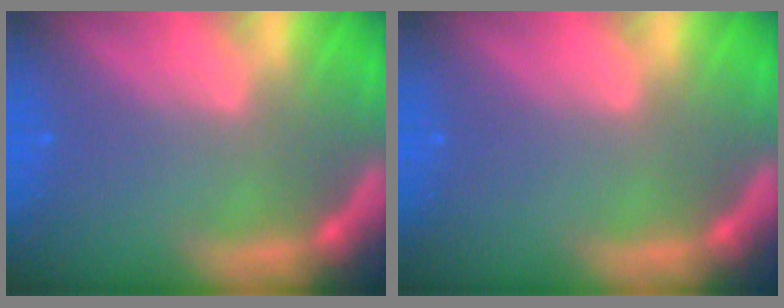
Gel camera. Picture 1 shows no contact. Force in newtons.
{"total": 0.0}